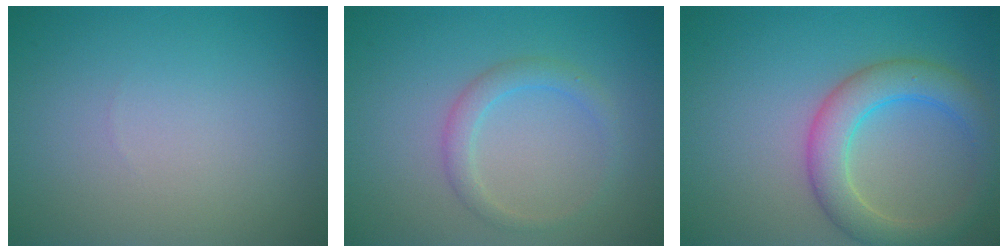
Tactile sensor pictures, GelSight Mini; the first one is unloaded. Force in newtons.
{"total": 2.0, "press": 2.0, "slide": 0.0}
{"total": 4.9, "press": 4.9, "slide": 0.0}